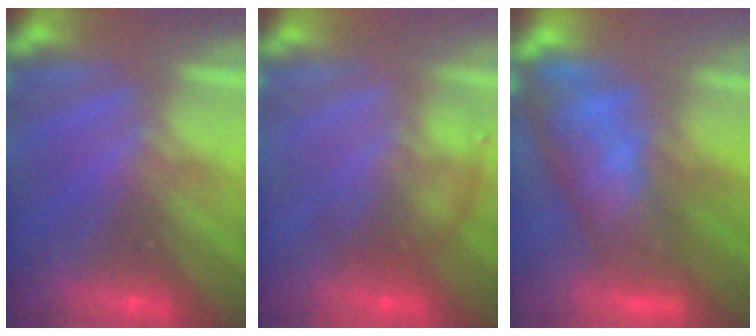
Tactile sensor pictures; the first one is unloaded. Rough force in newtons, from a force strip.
{"total": 1.2}
{"total": 8.0}